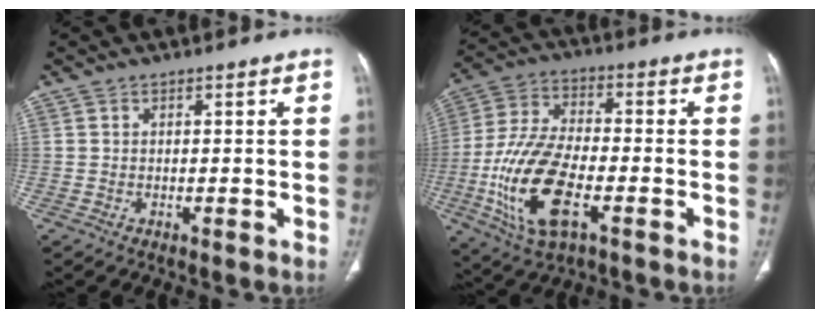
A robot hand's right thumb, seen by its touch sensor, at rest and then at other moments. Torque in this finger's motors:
{"motor_torque": [0.16, 0.44, 1.81, -0.18, 0.62]}